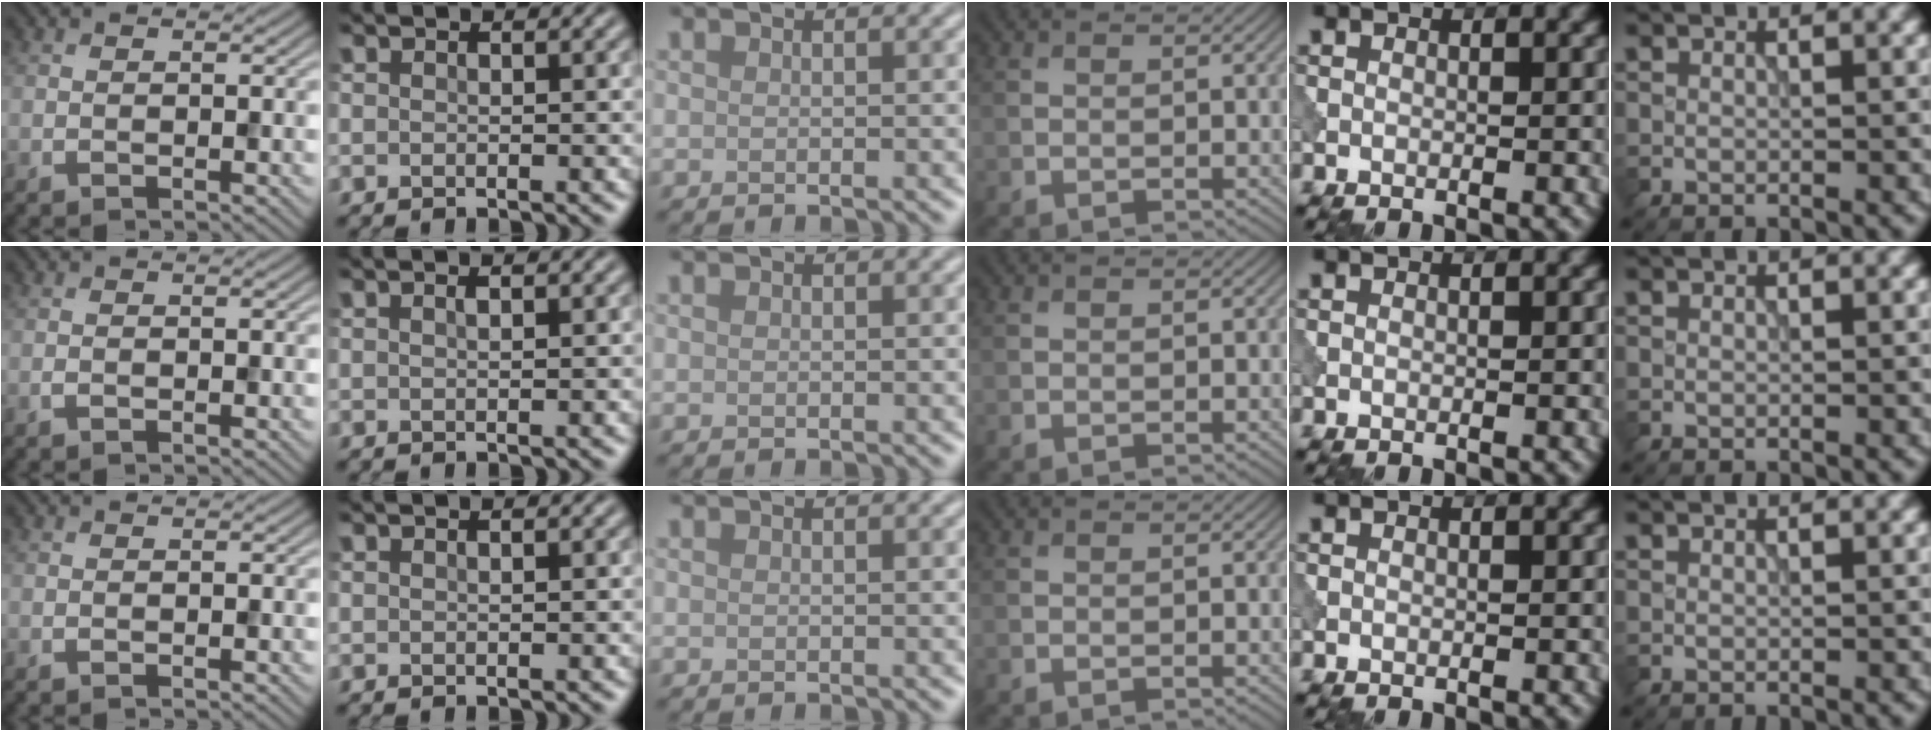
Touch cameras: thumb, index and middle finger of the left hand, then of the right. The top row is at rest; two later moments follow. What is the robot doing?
{"motion": "dispense", "object": "pipette"}